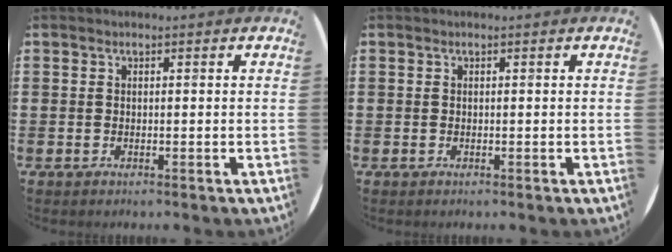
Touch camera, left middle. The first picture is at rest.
{"total": 0.0}